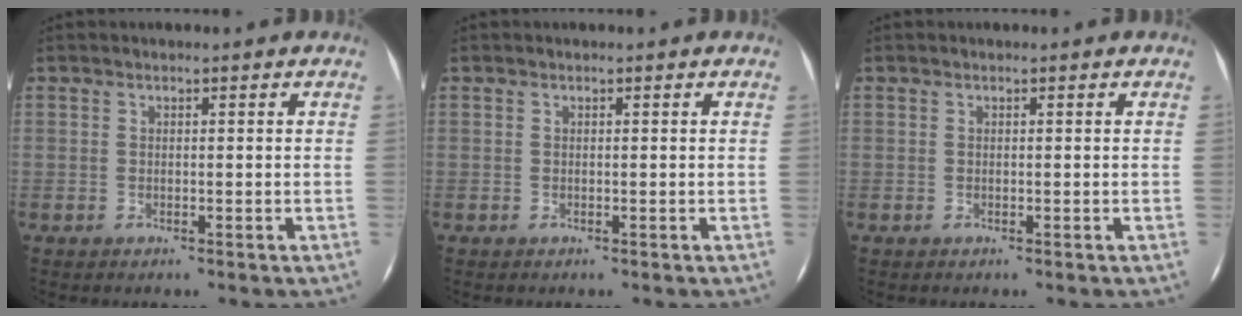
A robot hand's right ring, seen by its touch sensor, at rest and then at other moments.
{"total": 0.0}
{"total": 0.0}